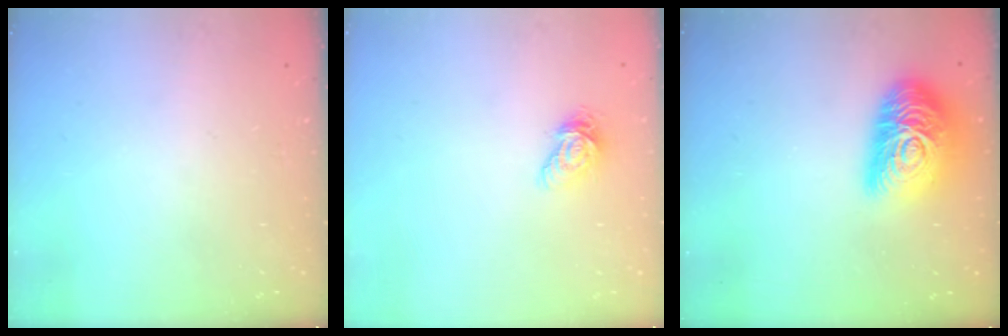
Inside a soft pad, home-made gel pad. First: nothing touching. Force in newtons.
{"total": 6.5, "press": 6.5, "slide": 0.5}
{"total": 18.2, "press": 18.1, "slide": 1.1}